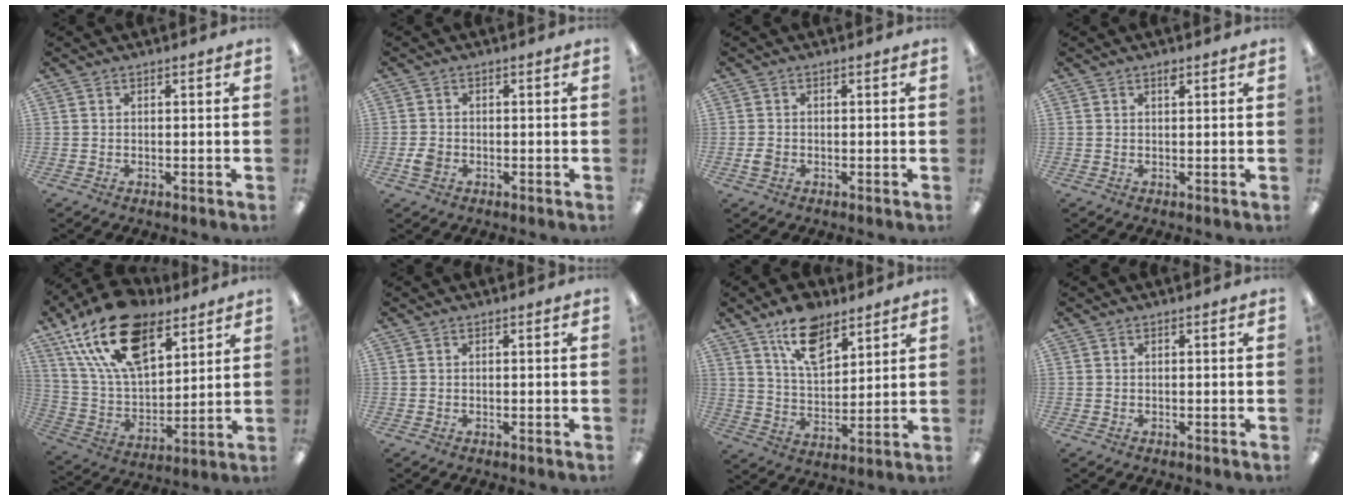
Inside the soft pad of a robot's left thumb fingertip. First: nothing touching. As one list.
[{"total": 2.6, "force": [-0.8, 2.1, 1.4], "torque": [-0.023, 0.005, -0.014]}, {"total": 1.9, "force": [-0.5, 1.5, 1.1], "torque": [-0.018, 0.002, -0.008]}, {"total": 1.2, "force": [0.9, 0.3, 0.8], "torque": [-0.011, -0.003, 0.014]}, {"total": 22.2, "force": [13.1, 11.5, 13.6], "torque": [-0.261, -0.058, 0.235]}, {"total": 0.0}, {"total": 12.7, "force": [8.6, 6.3, 6.9], "torque": [-0.108, -0.037, 0.153]}, {"total": 0.0}]